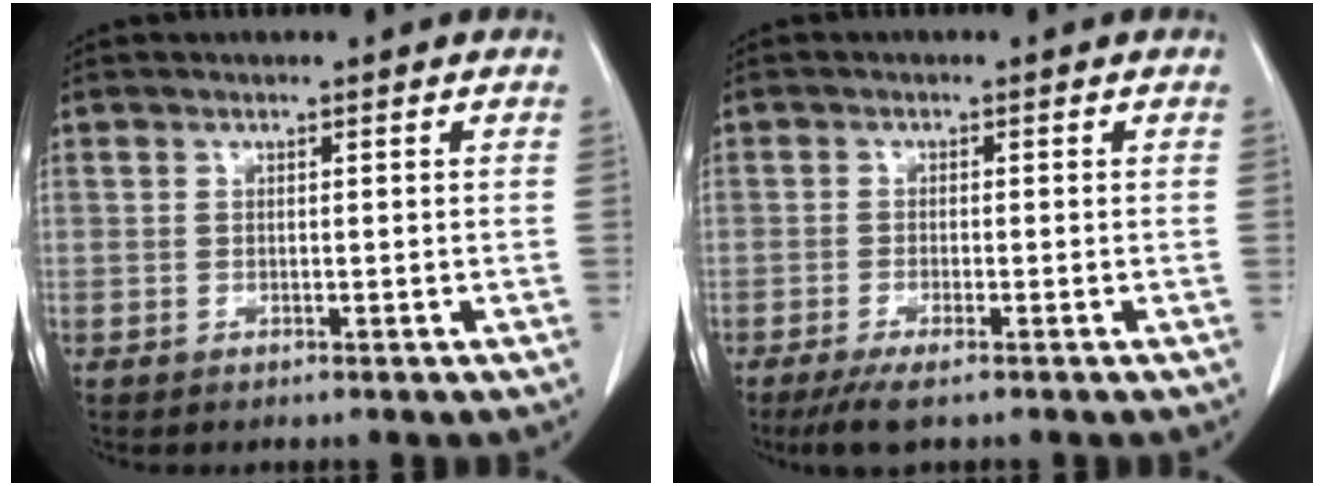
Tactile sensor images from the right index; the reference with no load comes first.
{"total": 4.0, "force": [-2.6, 0.5, 2.9], "torque": [-0.054, -0.011, -0.045]}